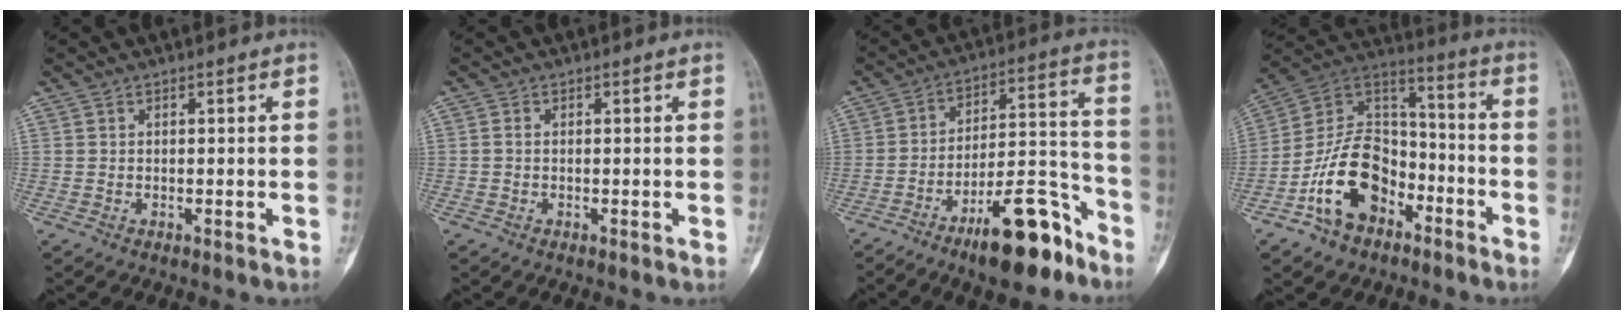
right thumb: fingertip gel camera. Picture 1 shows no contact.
{"total": 0.6, "force": [-0.1, 0.3, 0.4], "torque": [-0.010, 0.000, -0.005]}
{"total": 16.6, "force": [-10.8, 5.4, 11.4], "torque": [-0.155, 0.091, -0.174]}
{"total": 17.1, "force": [-7.9, 11.4, 10.1], "torque": [-0.152, 0.080, -0.146]}